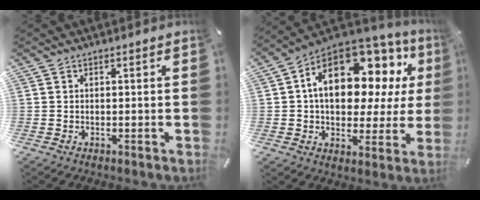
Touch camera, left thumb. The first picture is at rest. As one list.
[{"total": 18.3, "force": [6.1, 11.2, 13.1], "torque": [-0.209, -0.032, 0.102]}]